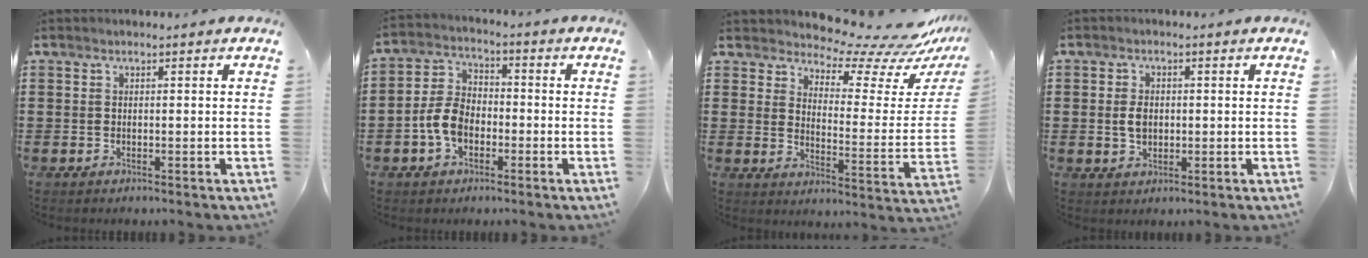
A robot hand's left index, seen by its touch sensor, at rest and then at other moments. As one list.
[{"total": 6.3, "force": [-2.2, 4.1, 4.3], "torque": [-0.110, 0.005, -0.049]}, {"total": 8.3, "force": [7.6, 1.5, 2.8], "torque": [-0.060, -0.065, 0.127]}, {"total": 3.1, "force": [0.1, 2.1, 2.4], "torque": [-0.047, 0.007, 0.001]}]